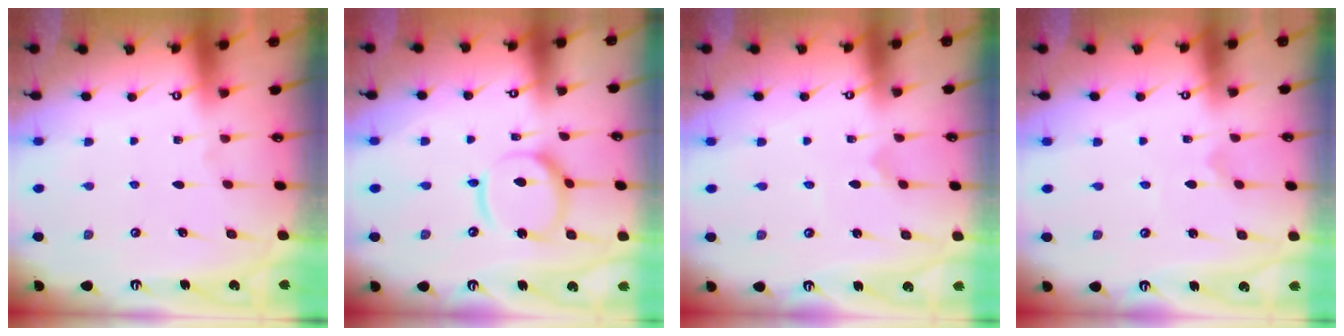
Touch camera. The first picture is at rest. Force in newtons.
{"total": 11.1, "press": 11.1, "slide": 1.1}
{"total": 0.7, "press": 0.7, "slide": 0.0}
{"total": 0.0}